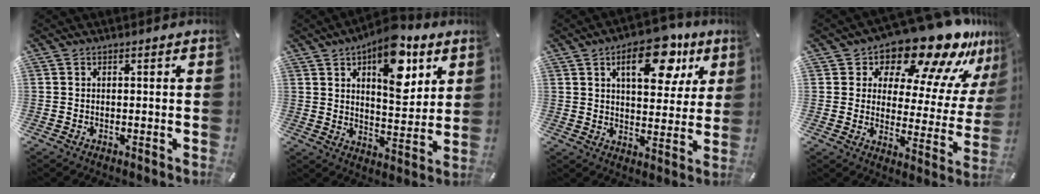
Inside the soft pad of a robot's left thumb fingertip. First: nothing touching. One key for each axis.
{"total": 14.6, "fx": 7.8, "fy": 7.4, "fz": 9.9, "tx": -0.135, "ty": -0.035, "tz": 0.132}
{"total": 15.9, "fx": 7.9, "fy": 8.4, "fz": 10.9, "tx": -0.135, "ty": -0.032, "tz": 0.126}
{"total": 17.7, "fx": 14.6, "fy": 6.3, "fz": 7.9, "tx": -0.120, "ty": -0.127, "tz": 0.243}